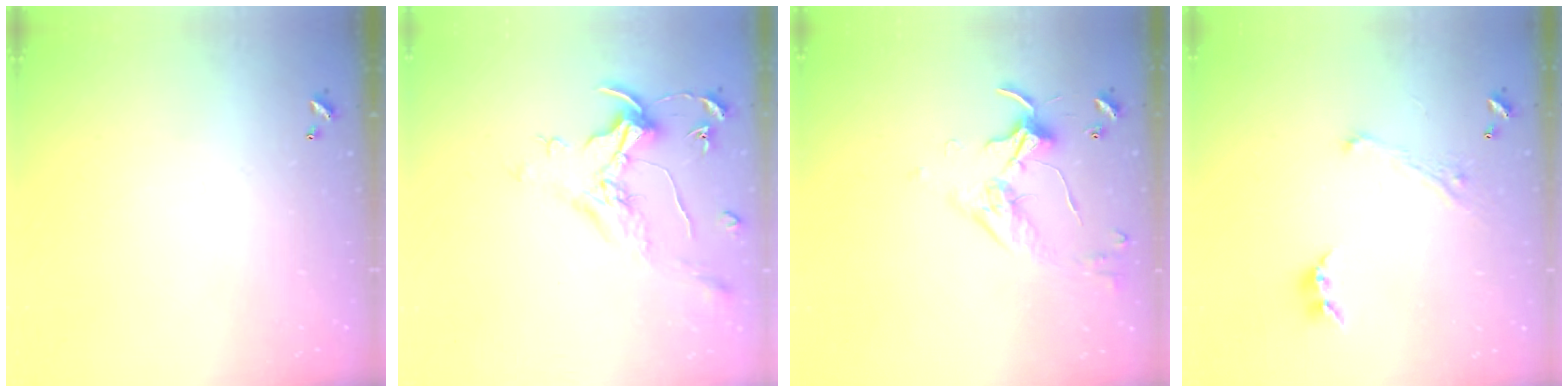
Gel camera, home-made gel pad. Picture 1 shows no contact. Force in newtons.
{"total": 1.5, "press": 1.3, "slide": 0.7}
{"total": 3.3, "press": 3.2, "slide": 0.7}
{"total": 2.8, "press": 2.8, "slide": 0.1}